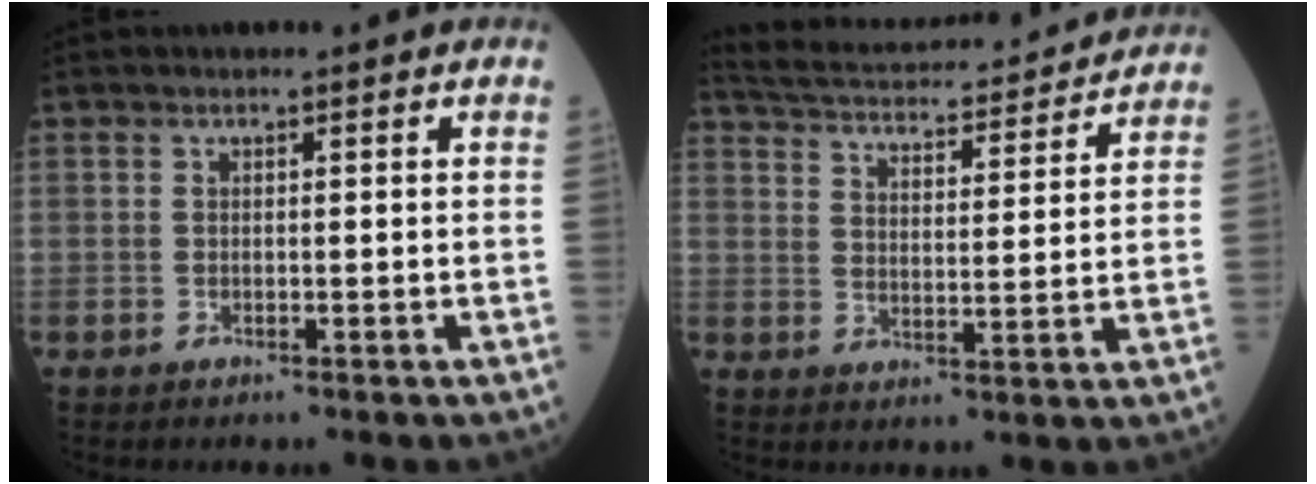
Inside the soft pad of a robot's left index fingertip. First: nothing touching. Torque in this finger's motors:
{"motor_torque": [-0.12, -0.48, -0.26, -0.06]}